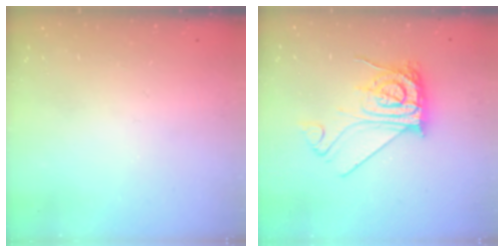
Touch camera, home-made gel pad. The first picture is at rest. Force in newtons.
{"total": 11.8, "press": 11.8, "slide": 1.2}